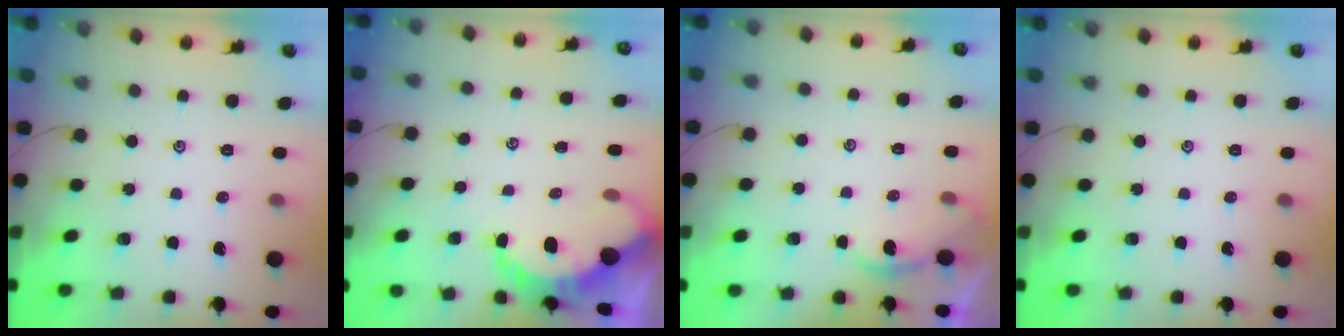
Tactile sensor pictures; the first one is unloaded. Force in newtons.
{"total": 8.0, "press": 8.0, "slide": 0.3}
{"total": 0.9, "press": 0.9, "slide": 0.1}
{"total": 0.0}